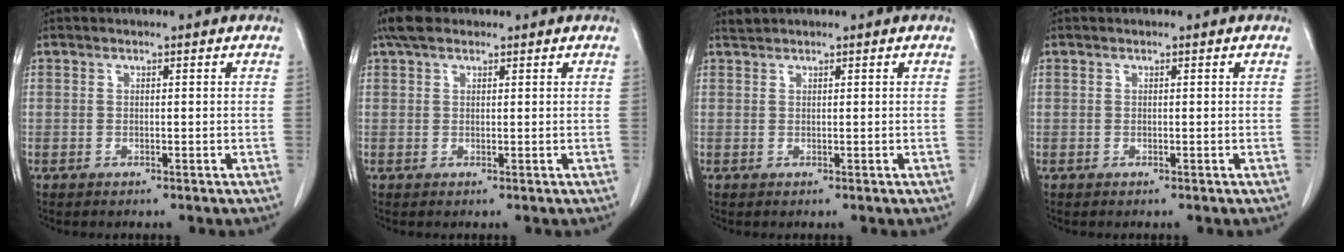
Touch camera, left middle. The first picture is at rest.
{"total": 3.3, "force": [2.4, 1.6, 1.6], "torque": [-0.036, 0.020, 0.044]}
{"total": 0.8, "force": [0.8, -0.2, -0.1], "torque": [-0.006, 0.004, 0.020]}
{"total": 0.0}